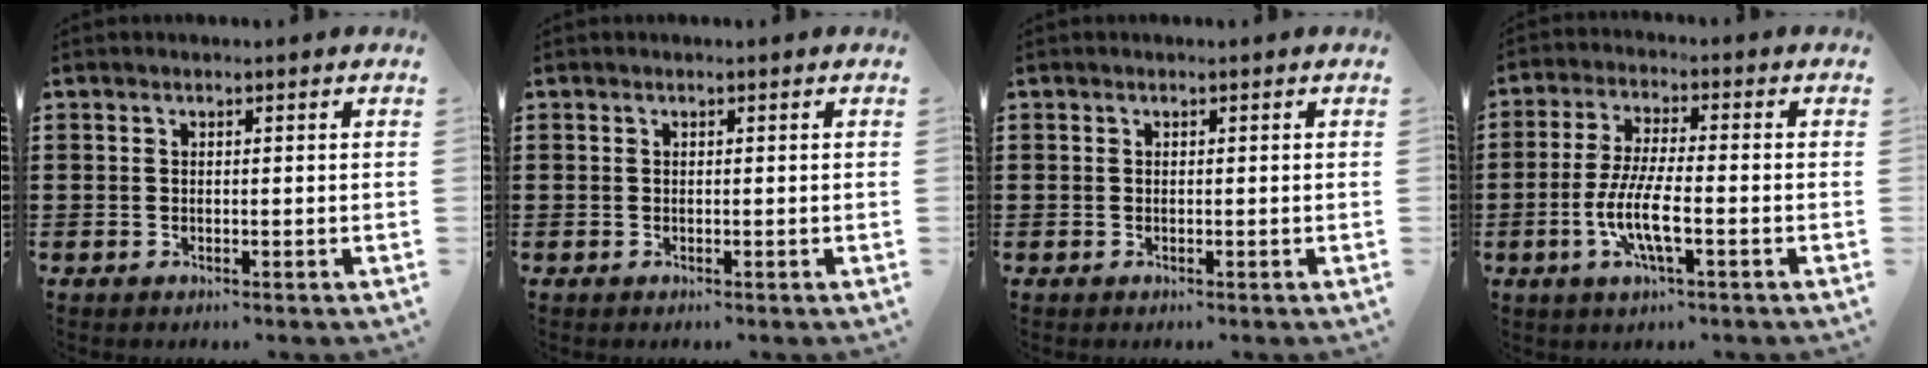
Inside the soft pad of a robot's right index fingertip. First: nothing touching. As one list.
[{"total": 0.0}, {"total": 0.0}, {"total": 7.5, "force": [-2.6, 1.6, 6.9], "torque": [-0.150, -0.013, -0.054]}]